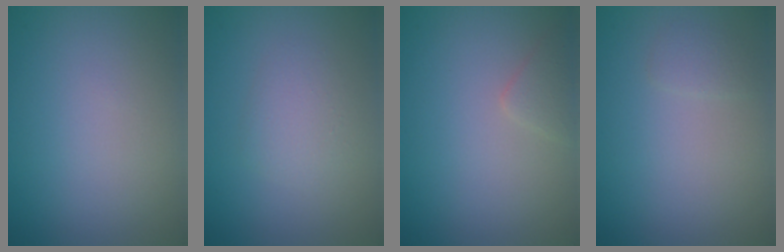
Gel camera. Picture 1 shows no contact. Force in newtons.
{"total": 1.9, "press": 1.9, "slide": 0.0}
{"total": 1.3, "press": 1.3, "slide": 0.1}
{"total": 0.9, "press": 0.9, "slide": 0.0}